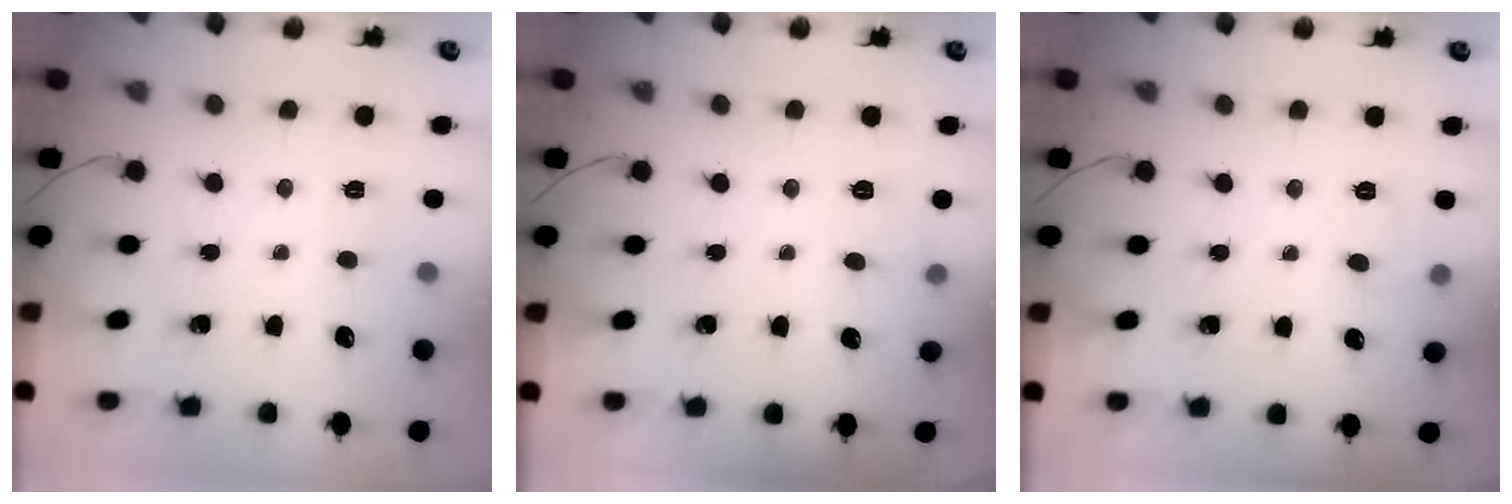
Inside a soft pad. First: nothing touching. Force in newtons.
{"total": 5.5, "press": 5.3, "slide": 1.5}
{"total": 5.9, "press": 5.7, "slide": 1.5}